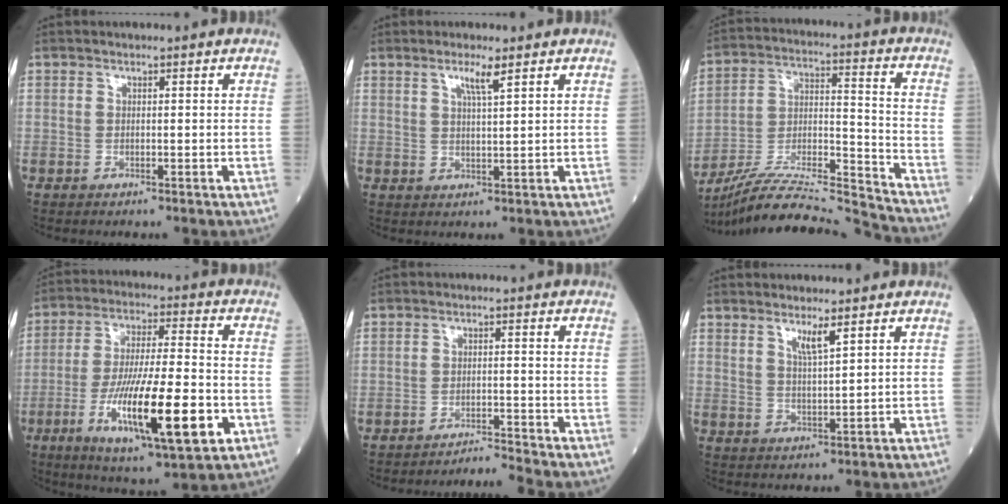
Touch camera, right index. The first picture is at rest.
{"total": 3.1, "force": [1.9, -0.2, 2.5], "torque": [-0.051, -0.002, 0.037]}
{"total": 19.6, "force": [-18.8, -1.4, 5.1], "torque": [-0.107, 0.009, -0.319]}
{"total": 18.7, "force": [-6.0, 2.9, 17.5], "torque": [-0.314, -0.026, -0.093]}
{"total": 3.7, "force": [-3.2, -1.8, -0.6], "torque": [0.012, -0.005, -0.051]}
{"total": 3.3, "force": [2.2, 0.0, 2.4], "torque": [-0.049, -0.009, 0.043]}